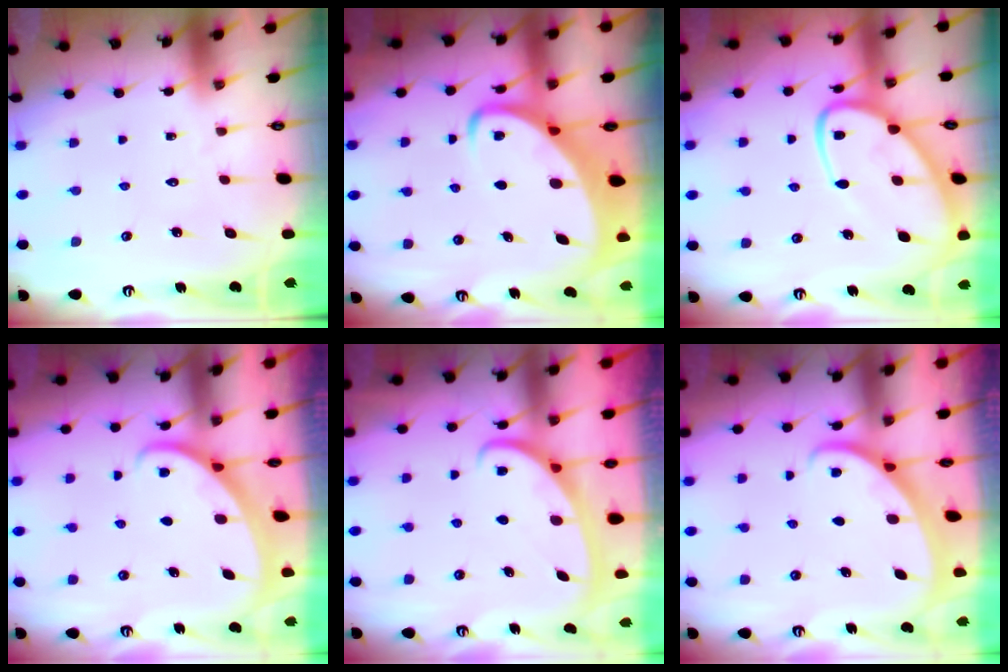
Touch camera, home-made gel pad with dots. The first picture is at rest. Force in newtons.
{"total": 3.8, "press": 3.8, "slide": 0.5}
{"total": 12.1, "press": 12.1, "slide": 1.0}
{"total": 2.0, "press": 2.0, "slide": 0.2}
{"total": 2.5, "press": 2.5, "slide": 0.4}
{"total": 1.9, "press": 1.9, "slide": 0.2}